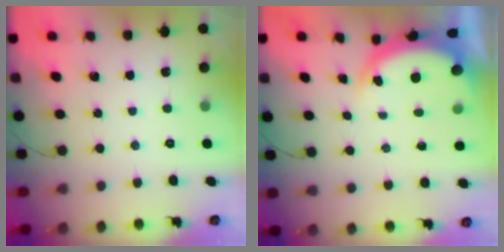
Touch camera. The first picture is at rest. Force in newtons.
{"total": 4.7, "press": 4.6, "slide": 0.6}